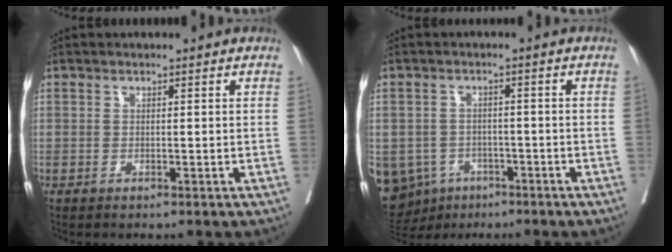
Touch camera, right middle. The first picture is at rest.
{"total": 11.7, "force": [-5.8, 9.6, 3.3], "torque": [-0.099, 0.004, -0.076]}